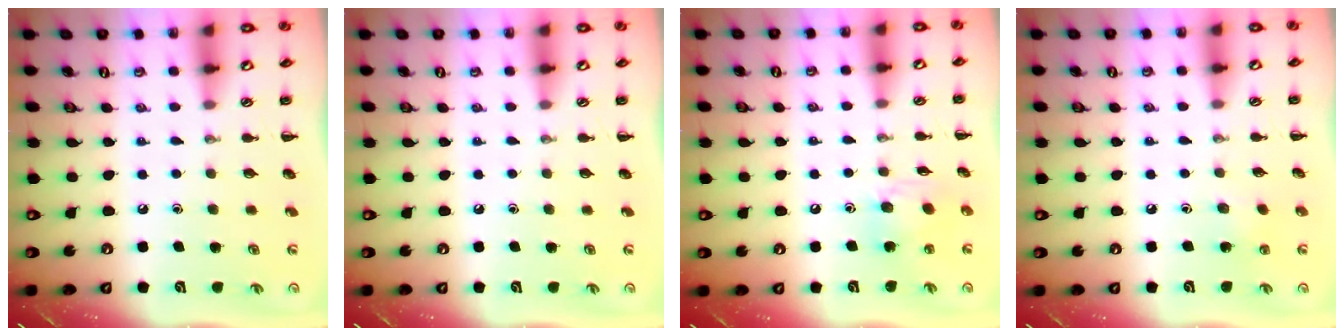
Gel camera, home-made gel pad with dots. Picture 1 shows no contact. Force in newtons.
{"total": 0.0}
{"total": 10.7, "press": 10.5, "slide": 2.2}
{"total": 6.3, "press": 6.1, "slide": 1.6}